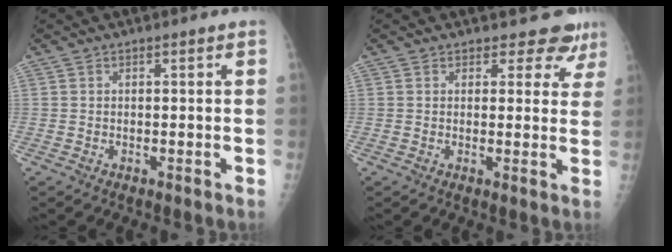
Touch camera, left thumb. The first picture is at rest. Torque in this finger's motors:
{"motor_torque": [-0.06, -0.11, -0.27, -0.12, 0.00]}